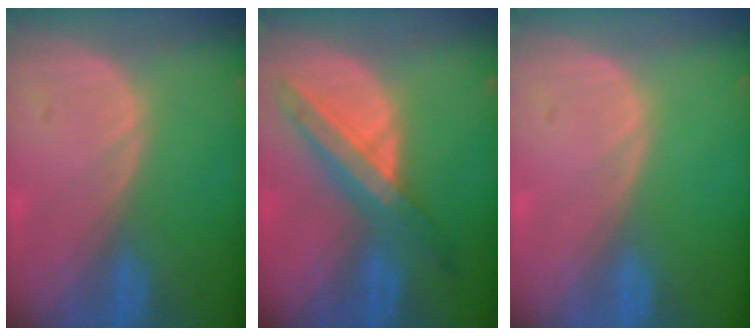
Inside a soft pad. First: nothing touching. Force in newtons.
{"total": 7.2, "press": 6.8, "slide": 2.4}
{"total": 0.0}